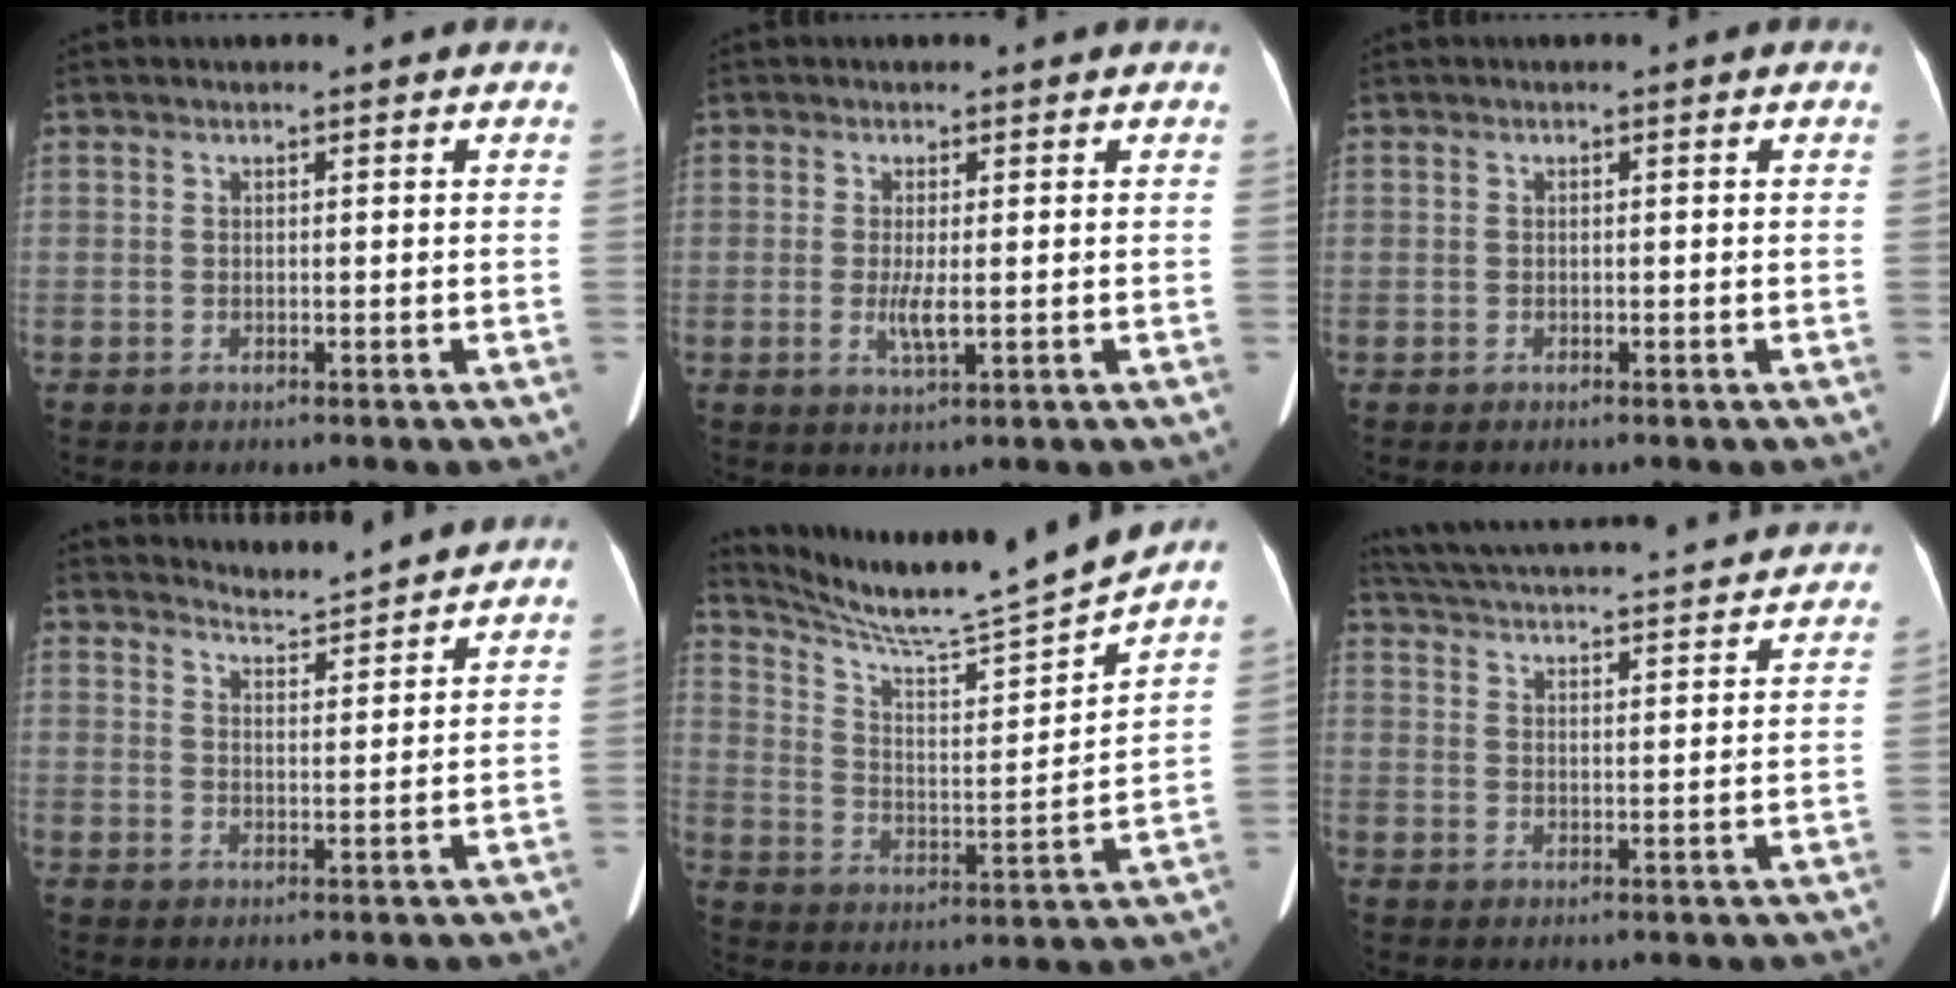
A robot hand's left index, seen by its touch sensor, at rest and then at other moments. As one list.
[{"total": 2.8, "force": [-0.2, 0.4, 2.7], "torque": [-0.058, -0.007, 0.000]}, {"total": 0.0}, {"total": 4.9, "force": [4.8, -0.6, -0.5], "torque": [-0.009, -0.004, 0.077]}, {"total": 15.5, "force": [14.3, -2.6, 5.2], "torque": [-0.100, -0.043, 0.231]}, {"total": 26.2, "force": [24.3, 3.4, 9.2], "torque": [-0.171, 0.000, 0.321]}]